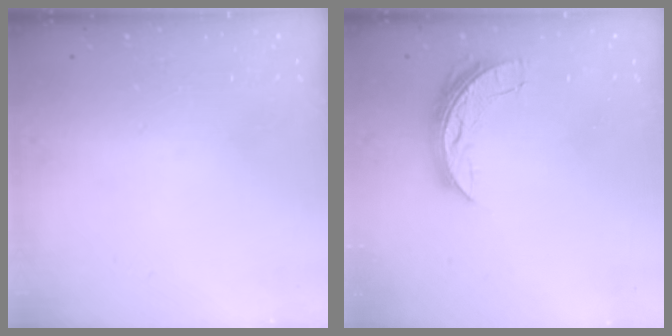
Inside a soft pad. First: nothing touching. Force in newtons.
{"total": 7.6, "press": 7.5, "slide": 1.1}